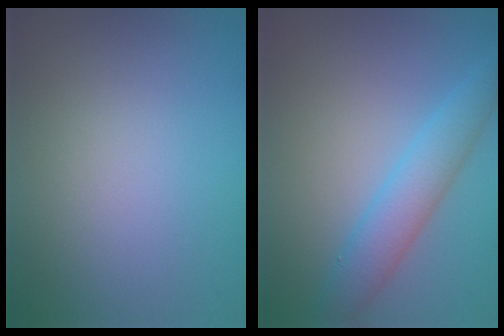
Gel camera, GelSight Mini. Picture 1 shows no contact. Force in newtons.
{"total": 3.8, "press": 3.8, "slide": 0.2}